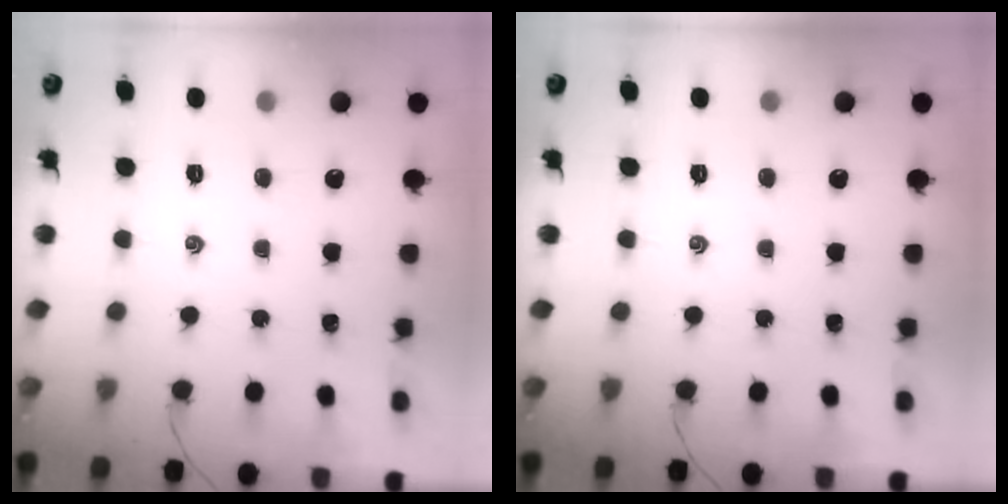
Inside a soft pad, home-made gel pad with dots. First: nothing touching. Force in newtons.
{"total": 0.0}